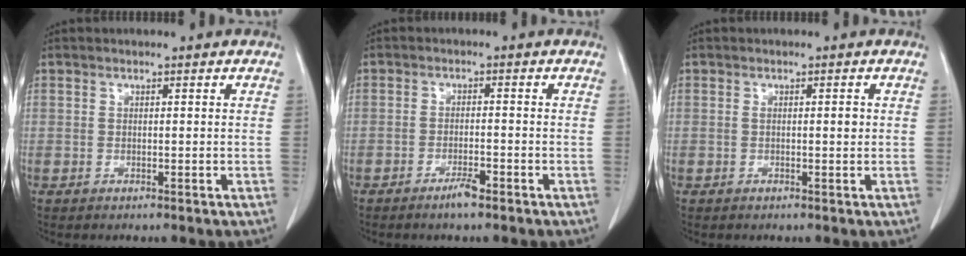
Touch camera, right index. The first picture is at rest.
{"total": 2.5, "force": [-1.8, 0.2, 1.8], "torque": [-0.028, 0.002, -0.029]}
{"total": 1.1, "force": [0.2, 0.2, 1.1], "torque": [-0.011, 0.002, 0.006]}